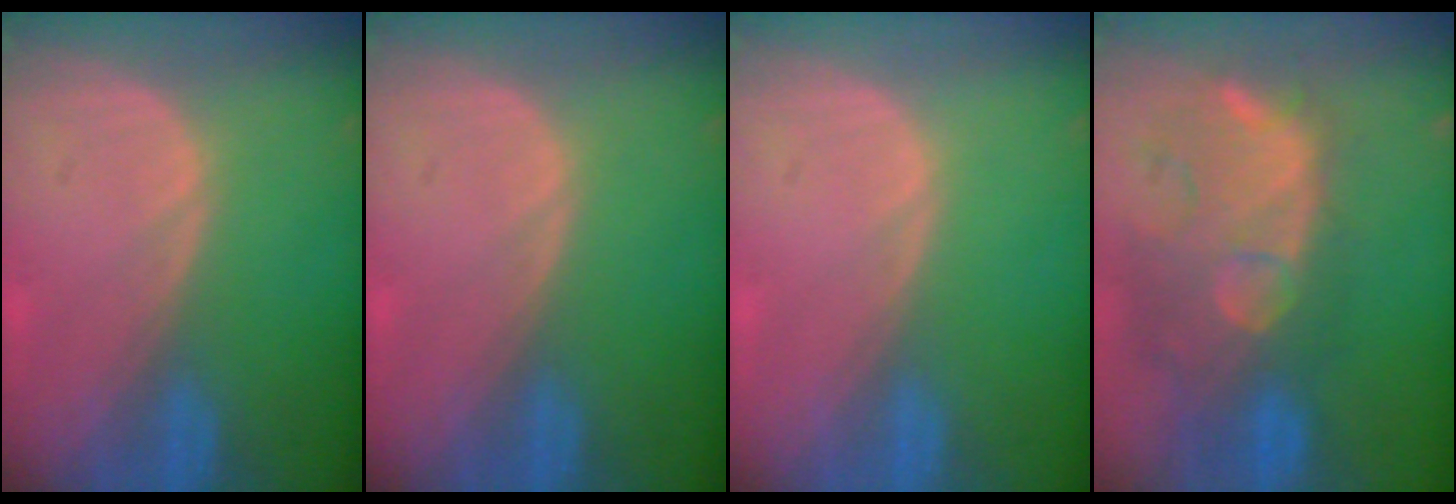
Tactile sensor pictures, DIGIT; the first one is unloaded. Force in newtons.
{"total": 0.0}
{"total": 0.0}
{"total": 12.2, "press": 11.0, "slide": 5.2}